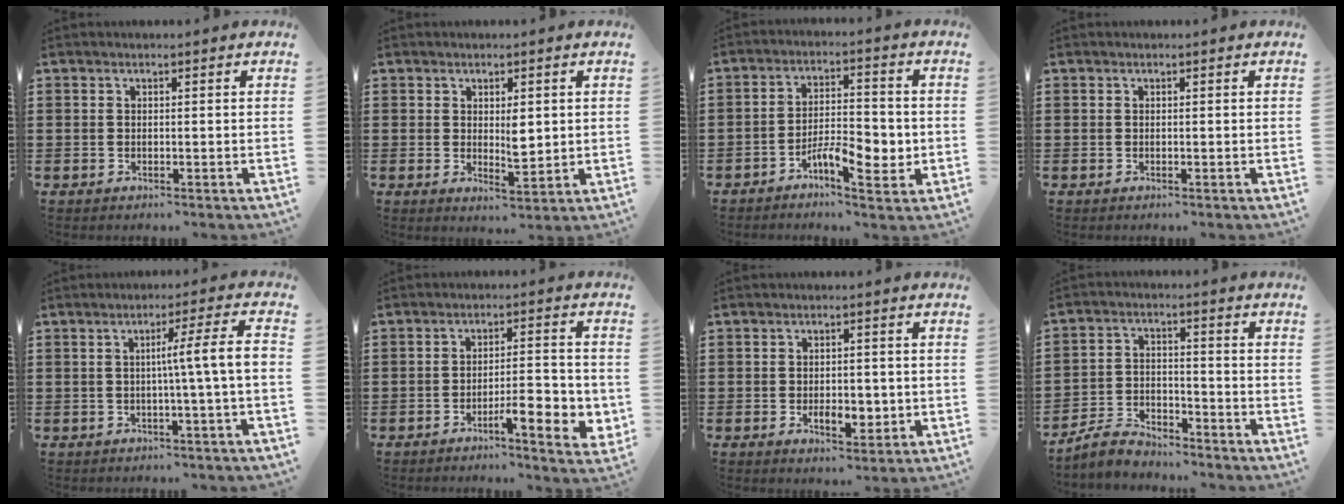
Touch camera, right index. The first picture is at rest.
{"total": 3.8, "force": [0.8, 1.7, 3.4], "torque": [-0.044, -0.008, 0.009]}
{"total": 7.1, "force": [-2.9, 2.6, 6.0], "torque": [-0.097, 0.008, -0.047]}
{"total": 0.0}
{"total": 6.6, "force": [-0.4, -0.7, 6.5], "torque": [-0.109, -0.010, -0.015]}
{"total": 6.4, "force": [-3.0, 1.4, 5.5], "torque": [-0.079, -0.003, -0.050]}
{"total": 4.3, "force": [-1.1, 2.2, 3.6], "torque": [-0.054, 0.002, -0.019]}
{"total": 3.8, "force": [-3.6, 0.9, 0.6], "torque": [-0.022, 0.006, -0.077]}